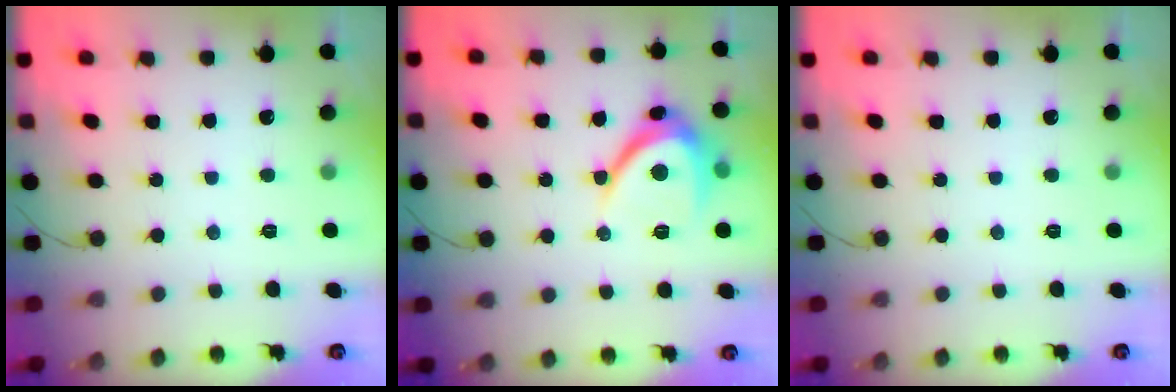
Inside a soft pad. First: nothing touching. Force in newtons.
{"total": 8.9, "press": 8.8, "slide": 1.3}
{"total": 0.0}